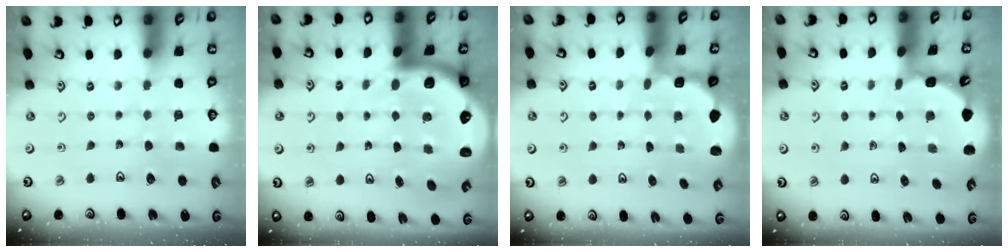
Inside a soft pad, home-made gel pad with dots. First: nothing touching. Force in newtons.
{"total": 9.6, "press": 9.5, "slide": 1.8}
{"total": 1.9, "press": 1.7, "slide": 0.8}
{"total": 1.5, "press": 1.5, "slide": 0.1}